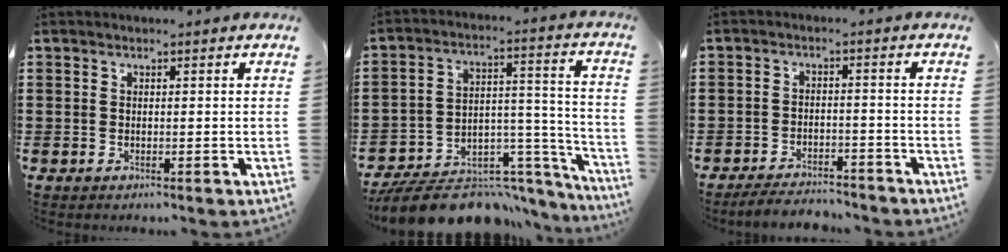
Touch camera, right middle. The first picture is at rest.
{"total": 10.8, "force": [-9.4, 3.1, 4.4], "torque": [-0.063, 0.027, -0.172]}
{"total": 3.8, "force": [-3.7, 0.5, 0.1], "torque": [-0.007, 0.003, -0.079]}